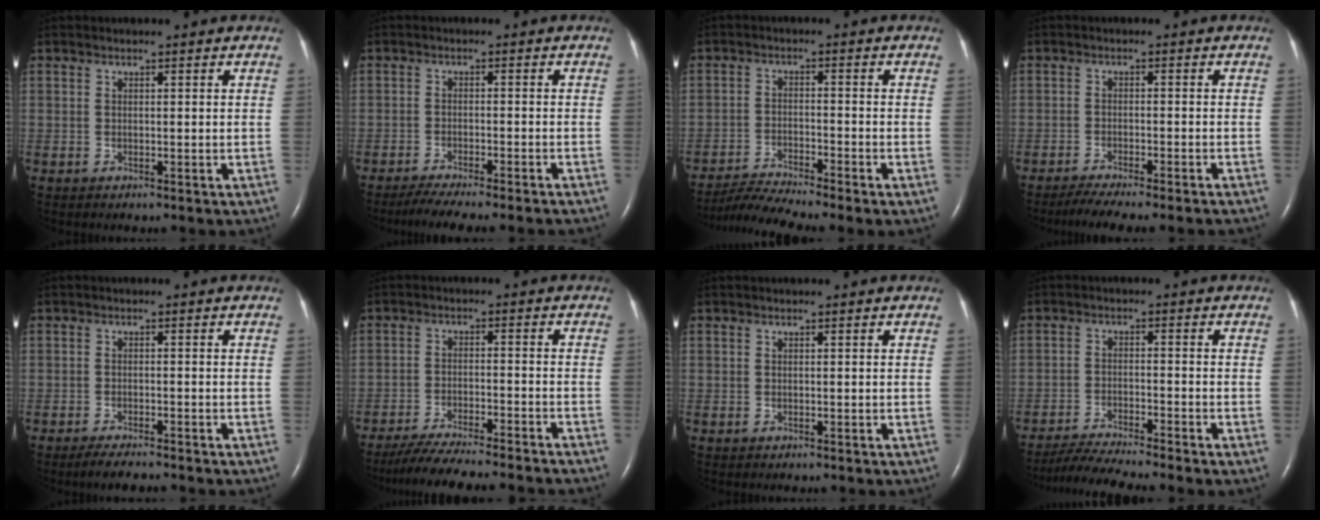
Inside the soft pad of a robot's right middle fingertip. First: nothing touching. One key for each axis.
{"total": 9.0, "fx": -7.9, "fy": -0.3, "fz": 4.3, "tx": -0.051, "ty": -0.018, "tz": -0.119}
{"total": 6.6, "fx": -6.0, "fy": -1.8, "fz": 2.1, "tx": -0.043, "ty": -0.019, "tz": -0.111}
{"total": 7.7, "fx": -6.7, "fy": -0.5, "fz": 3.8, "tx": -0.047, "ty": -0.015, "tz": -0.103}
{"total": 3.9, "fx": -3.3, "fy": 0.3, "fz": 2.0, "tx": -0.039, "ty": -0.010, "tz": -0.050}
{"total": 14.5, "fx": -12.9, "fy": 0.2, "fz": 6.6, "tx": -0.099, "ty": -0.025, "tz": -0.194}
{"total": 0.0}
{"total": 7.5, "fx": -6.7, "fy": -1.6, "fz": 3.0, "tx": -0.050, "ty": -0.025, "tz": -0.117}